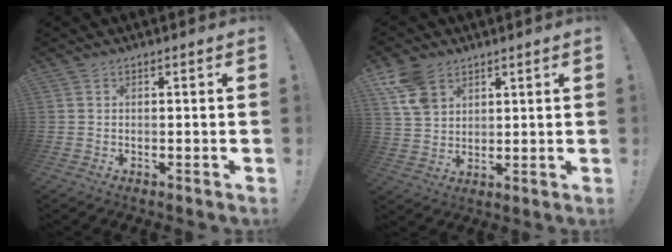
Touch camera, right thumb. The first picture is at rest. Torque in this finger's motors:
{"motor_torque": [-0.02, 0.08, 0.22, 0.38, 0.18]}